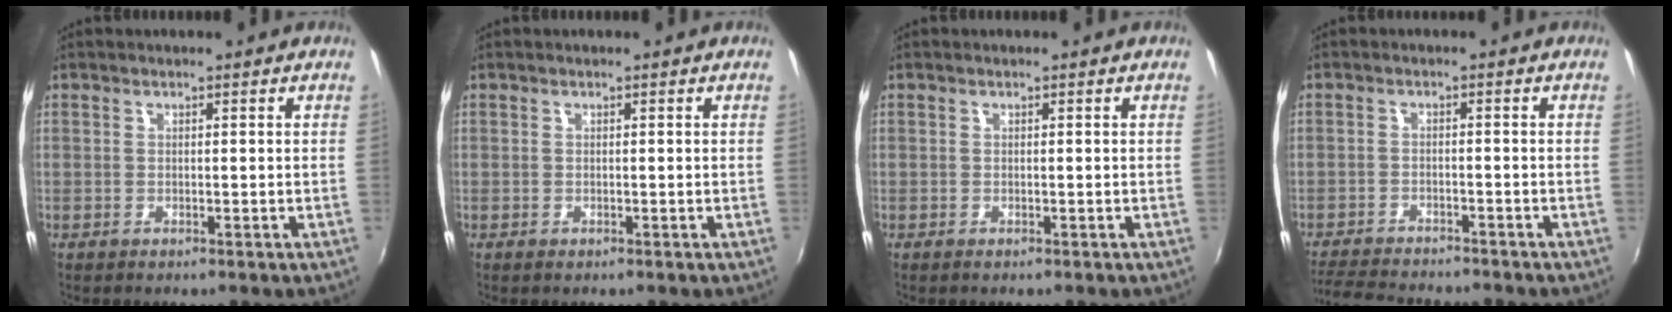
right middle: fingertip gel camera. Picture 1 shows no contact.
{"total": 0.0}
{"total": 0.0}
{"total": 9.5, "force": [-8.9, 1.4, 3.2], "torque": [-0.089, -0.012, -0.143]}